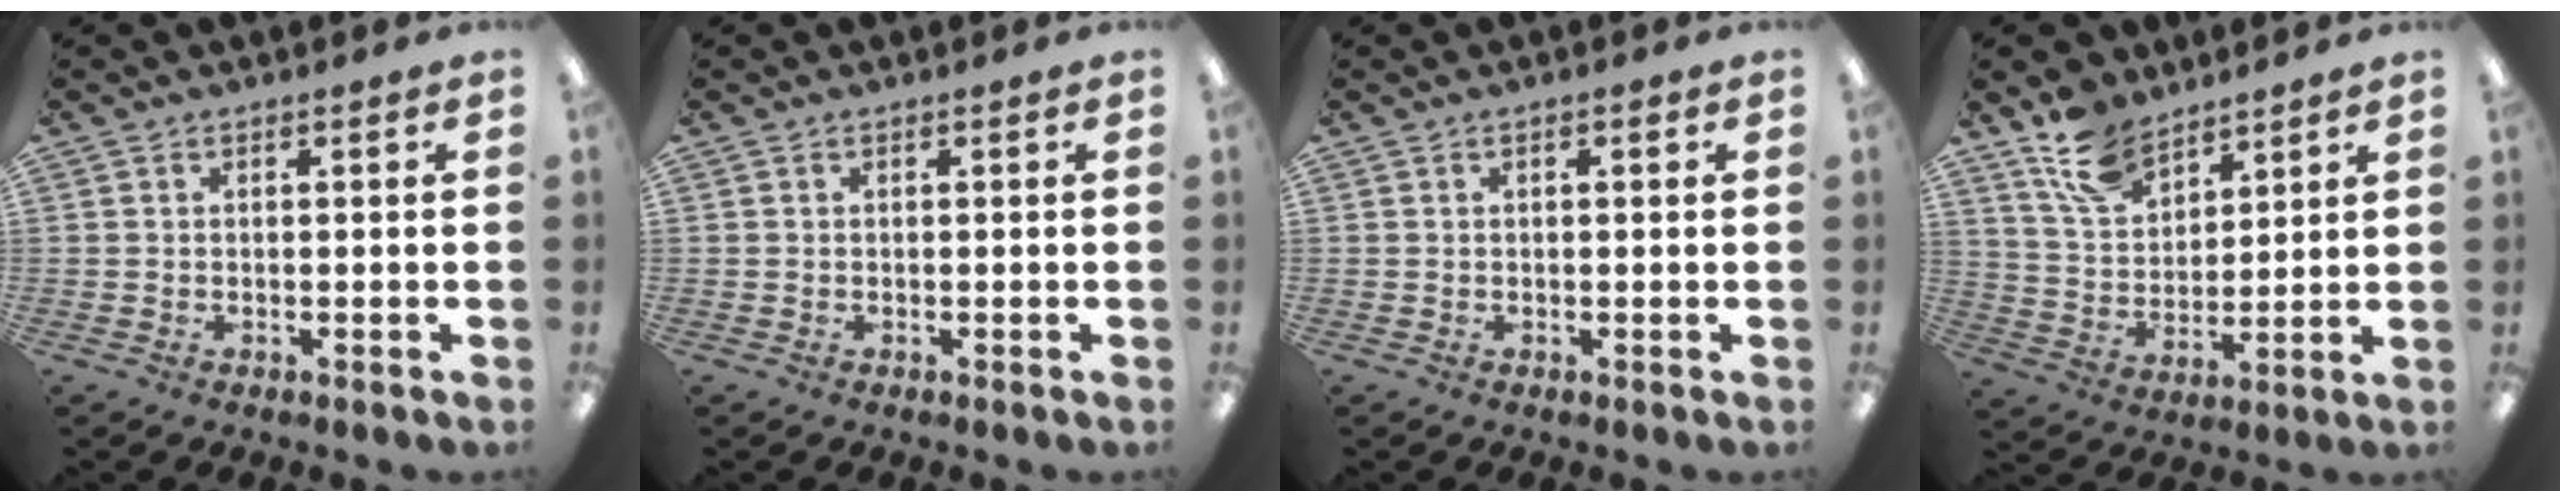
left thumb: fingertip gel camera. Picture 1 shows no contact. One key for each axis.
{"total": 0.0}
{"total": 1.2, "fx": 0.4, "fy": 0.3, "fz": 1.1, "tx": -0.012, "ty": -0.001, "tz": 0.005}
{"total": 11.4, "fx": 8.9, "fy": 5.8, "fz": 4.2, "tx": -0.096, "ty": -0.042, "tz": 0.172}